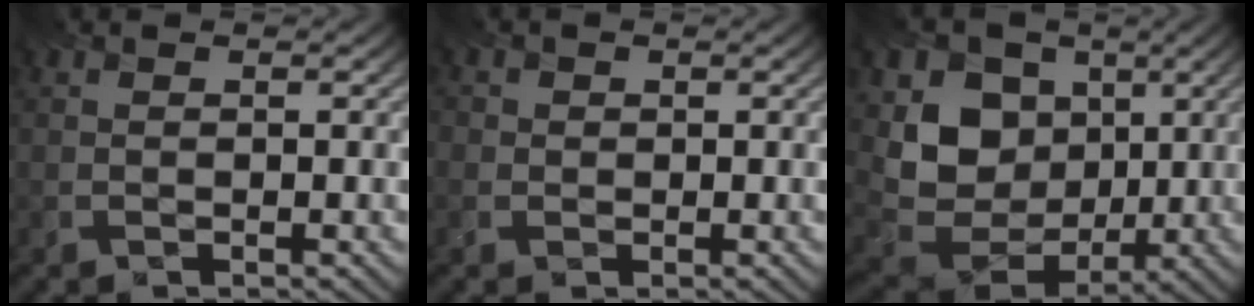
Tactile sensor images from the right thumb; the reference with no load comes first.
{"total": 1.5, "force": [0.3, 1.5, 0.3], "torque": [-0.009, 0.001, -0.001]}
{"total": 11.4, "force": [2.4, 9.3, 6.1], "torque": [-0.145, -0.010, 0.038]}